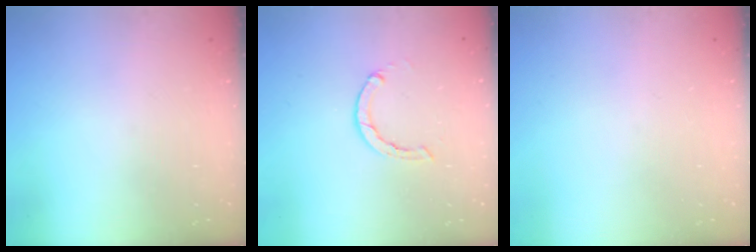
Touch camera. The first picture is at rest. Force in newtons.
{"total": 2.1, "press": 2.1, "slide": 0.3}
{"total": 0.0}